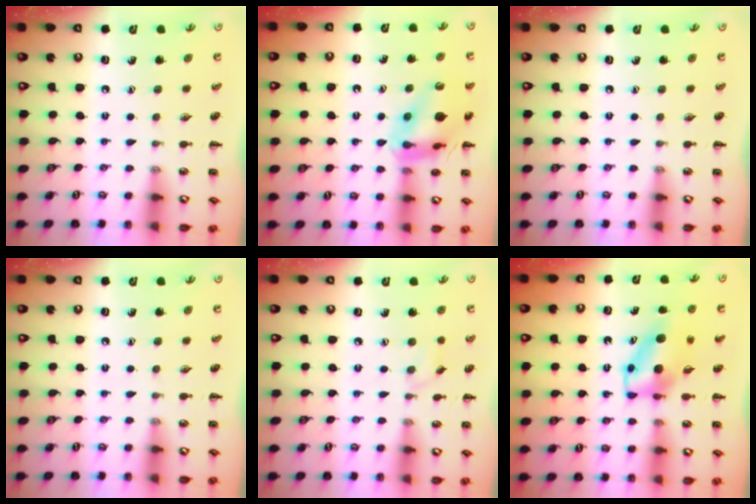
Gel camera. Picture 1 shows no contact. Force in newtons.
{"total": 14.2, "press": 14.1, "slide": 2.0}
{"total": 0.0}
{"total": 0.0}
{"total": 3.4, "press": 3.3, "slide": 0.9}
{"total": 6.1, "press": 6.0, "slide": 1.1}